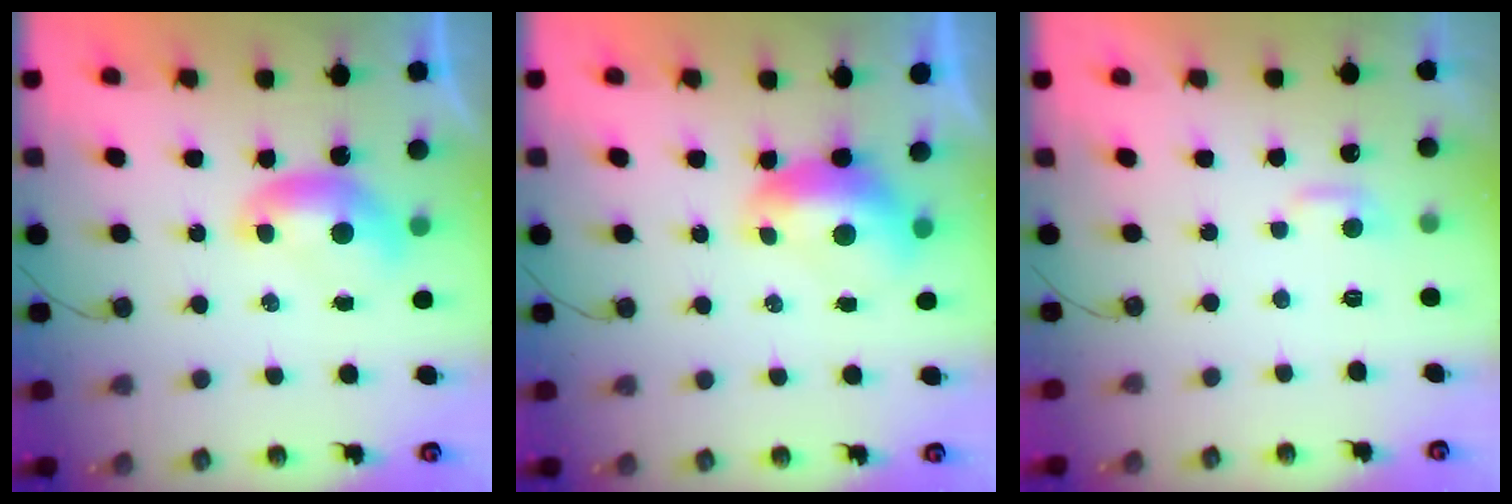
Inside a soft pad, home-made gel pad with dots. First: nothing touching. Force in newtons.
{"total": 1.6, "press": 1.4, "slide": 0.7}
{"total": 1.9, "press": 1.9, "slide": 0.5}